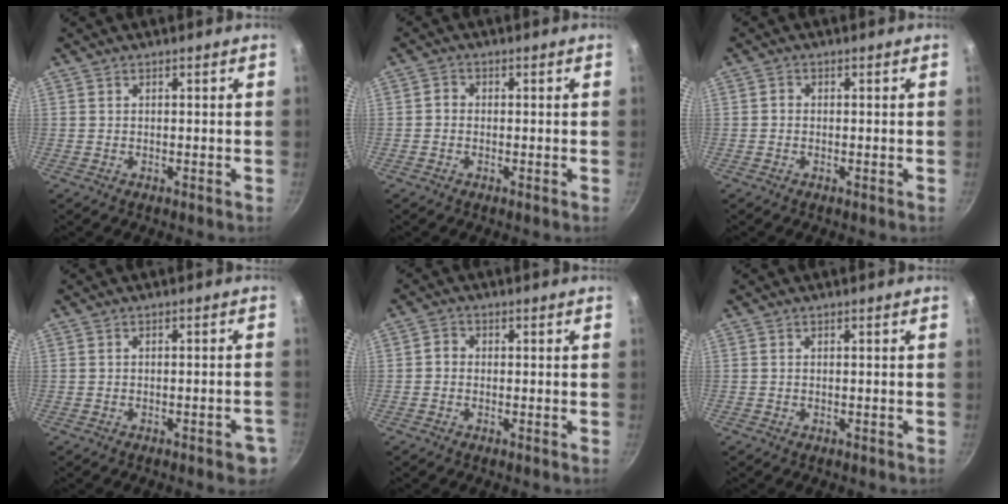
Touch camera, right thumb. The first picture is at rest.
{"total": 1.6, "force": [-0.3, 1.4, 0.7], "torque": [-0.011, 0.008, -0.008]}
{"total": 1.0, "force": [-0.1, 0.9, 0.4], "torque": [-0.007, 0.005, -0.004]}
{"total": 4.2, "force": [-2.2, 1.5, 3.2], "torque": [-0.031, 0.017, -0.020]}
{"total": 2.0, "force": [-0.3, 1.7, 0.9], "torque": [-0.013, 0.010, -0.011]}
{"total": 0.0}